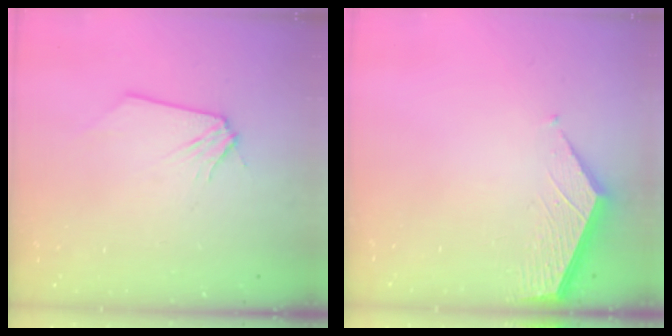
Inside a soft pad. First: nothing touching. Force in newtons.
{"total": 3.7, "press": 3.7, "slide": 0.3}